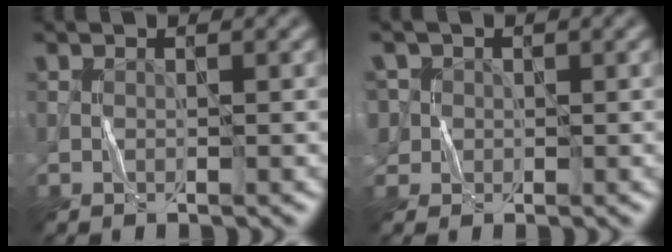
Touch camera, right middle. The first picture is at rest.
{"total": 3.1, "force": [1.1, 2.8, 0.9], "torque": [-0.015, 0.013, 0.012]}